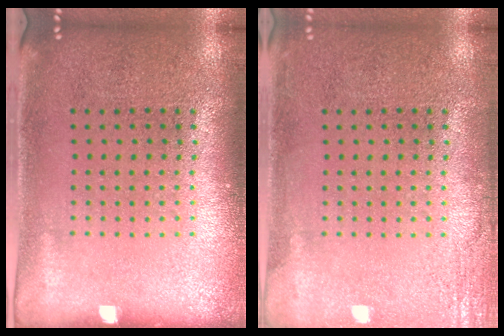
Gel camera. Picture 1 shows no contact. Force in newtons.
{"total": 1.9, "press": 1.9, "slide": 0.2}